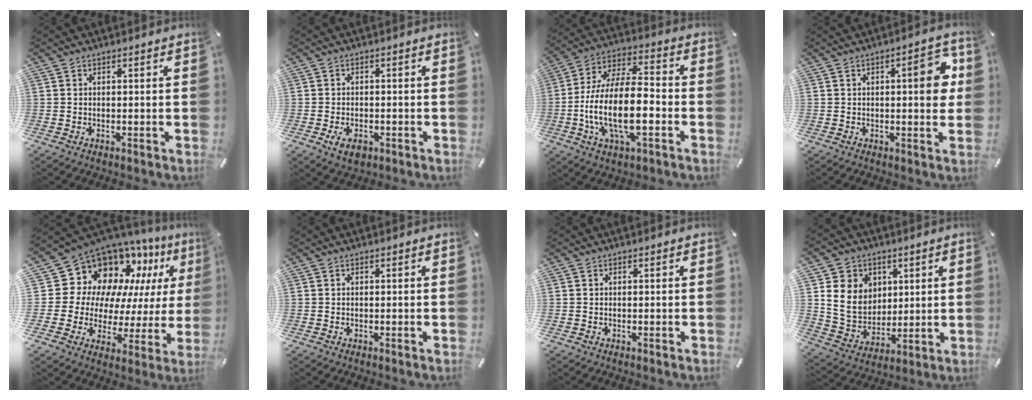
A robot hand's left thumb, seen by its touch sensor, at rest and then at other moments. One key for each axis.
{"total": 3.5, "fx": -1.6, "fy": 2.2, "fz": 2.2, "tx": -0.035, "ty": 0.002, "tz": -0.031}
{"total": 17.1, "fx": -4.9, "fy": 7.3, "fz": 14.7, "tx": -0.309, "ty": -0.002, "tz": -0.088}
{"total": 8.6, "fx": 1.5, "fy": 3.3, "fz": 7.8, "tx": -0.087, "ty": -0.009, "tz": 0.014}
{"total": 14.6, "fx": 8.8, "fy": 10.9, "fz": 4.1, "tx": -0.068, "ty": -0.103, "tz": 0.165}
{"total": 0.0}
{"total": 0.0}
{"total": 11.6, "fx": 3.2, "fy": 10.5, "fz": 3.7, "tx": -0.082, "ty": -0.009, "tz": 0.071}